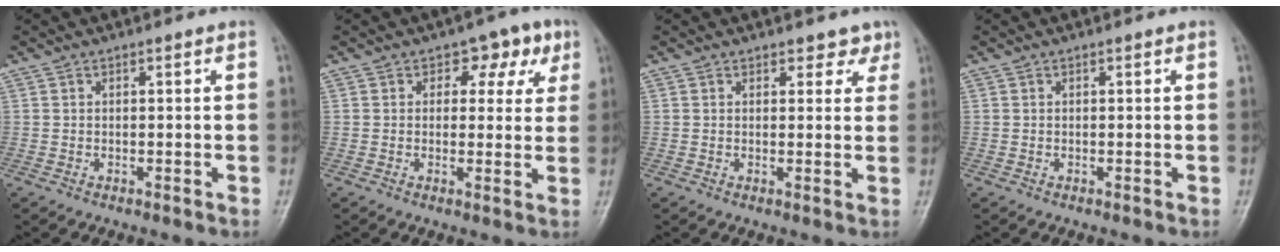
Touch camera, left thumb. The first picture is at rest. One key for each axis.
{"total": 6.7, "fx": 2.7, "fy": 4.7, "fz": 4.0, "tx": 0.000, "ty": -0.002, "tz": 0.024}
{"total": 2.9, "fx": 2.1, "fy": 1.8, "fz": 0.6, "tx": 0.021, "ty": -0.011, "tz": 0.019}
{"total": 0.0}